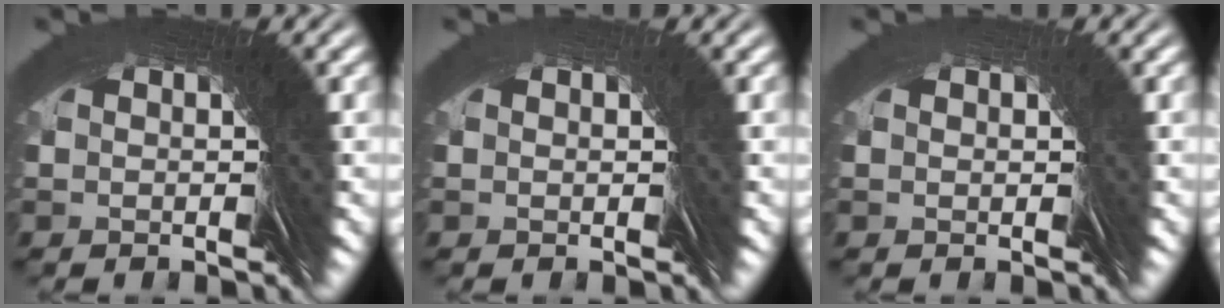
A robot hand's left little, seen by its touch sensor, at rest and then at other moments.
{"total": 0.7, "force": [0.3, 0.1, -0.6], "torque": [0.009, 0.003, 0.004]}
{"total": 0.9, "force": [0.5, -0.1, -0.8], "torque": [0.014, 0.006, 0.005]}